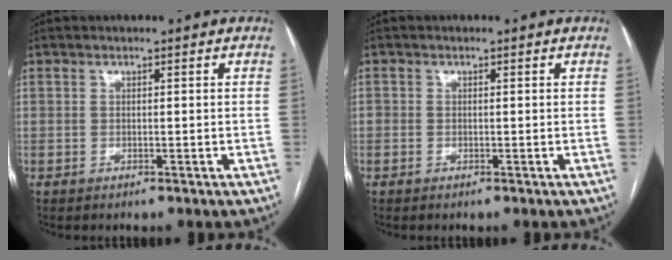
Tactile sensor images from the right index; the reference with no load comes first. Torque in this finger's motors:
{"motor_torque": [0.14, 0.00, 0.00, 0.02]}